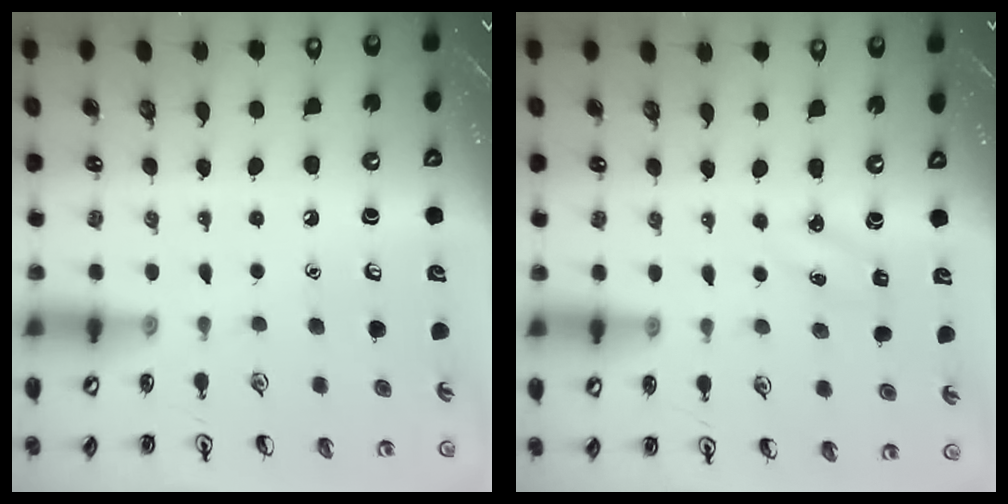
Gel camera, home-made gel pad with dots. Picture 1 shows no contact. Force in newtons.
{"total": 2.5, "press": 2.3, "slide": 0.9}